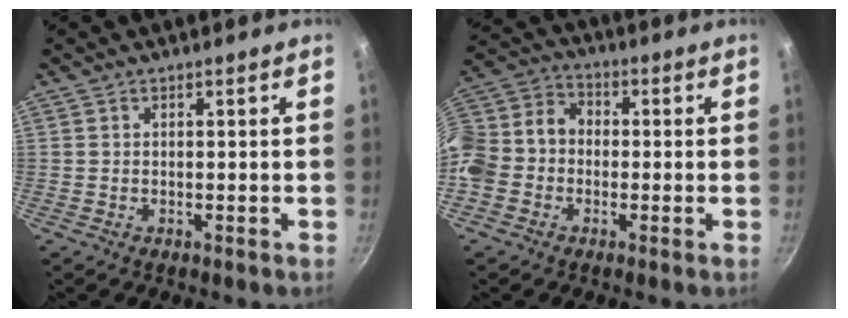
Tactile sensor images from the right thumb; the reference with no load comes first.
{"total": 13.9, "force": [-2.7, 11.5, 7.5], "torque": [-0.140, 0.050, -0.071]}